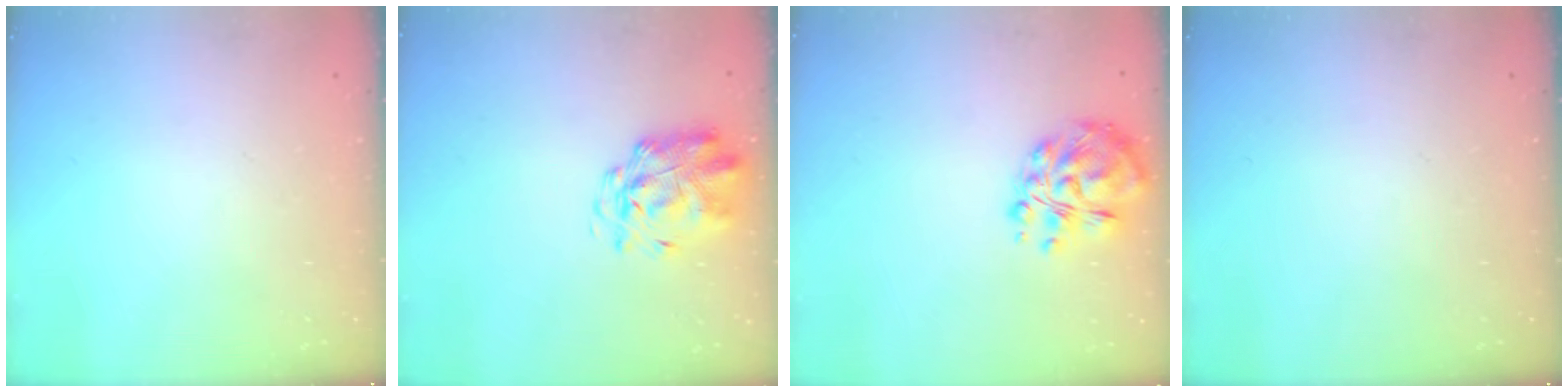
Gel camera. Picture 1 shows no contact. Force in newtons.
{"total": 2.9, "press": 2.8, "slide": 0.7}
{"total": 11.1, "press": 10.8, "slide": 2.5}
{"total": 0.0}